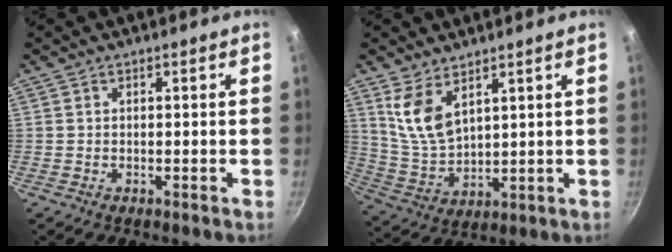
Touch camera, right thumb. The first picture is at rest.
{"total": 8.9, "force": [4.9, 4.4, 5.9], "torque": [-0.109, -0.039, 0.111]}